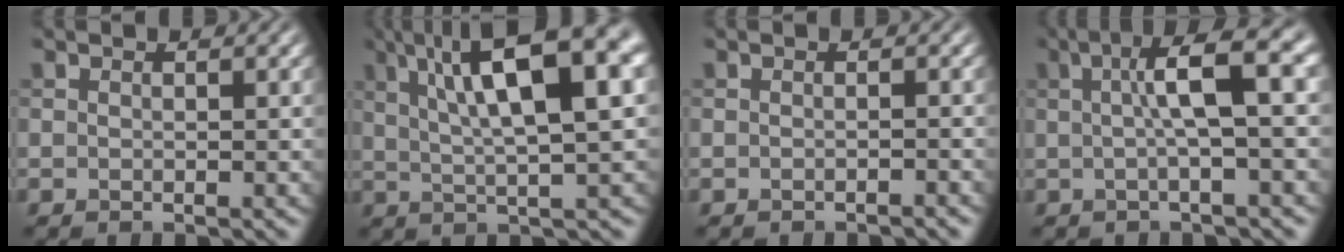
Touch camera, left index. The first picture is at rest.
{"total": 13.0, "force": [5.3, 3.4, 11.4], "torque": [-0.158, 0.023, 0.079]}
{"total": 0.9, "force": [-0.9, 0.0, 0.2], "torque": [0.000, 0.002, -0.016]}
{"total": 6.9, "force": [1.4, 1.4, 6.6], "torque": [-0.092, 0.021, 0.013]}